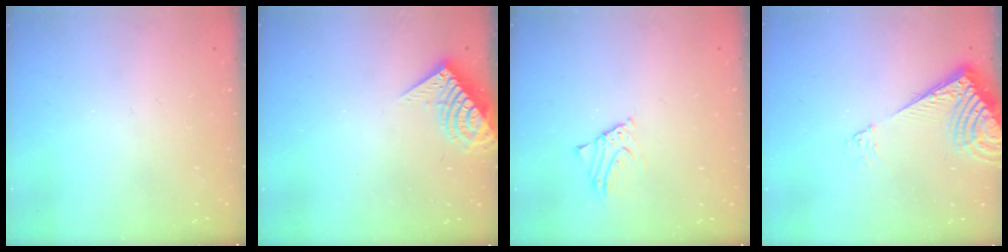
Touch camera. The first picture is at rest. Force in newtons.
{"total": 9.2, "press": 9.2, "slide": 0.9}
{"total": 1.8, "press": 1.8, "slide": 0.2}
{"total": 8.8, "press": 8.7, "slide": 1.0}